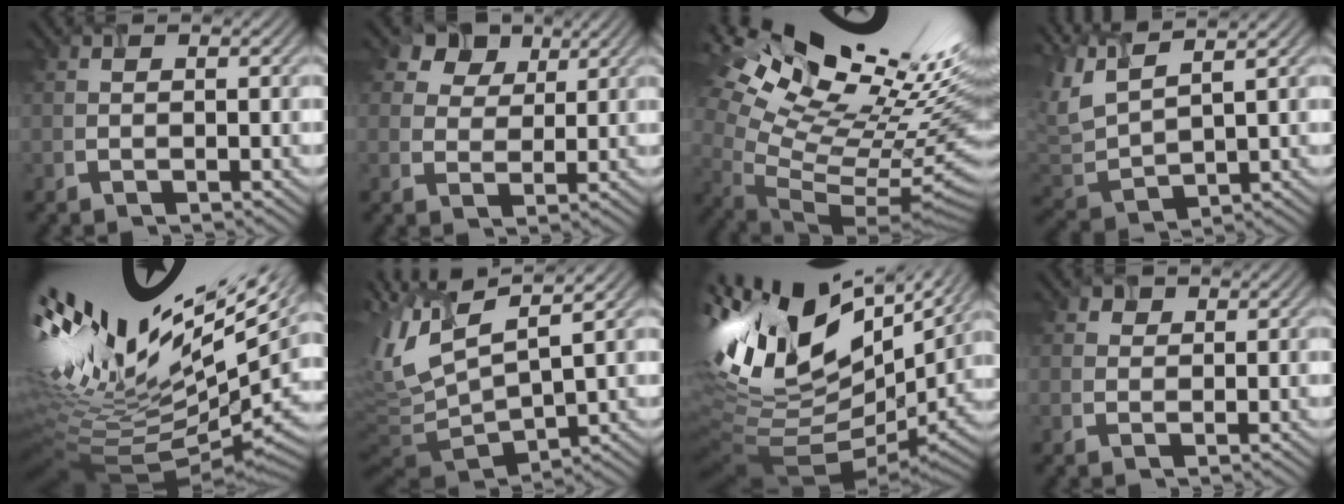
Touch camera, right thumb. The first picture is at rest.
{"total": 7.2, "force": [4.6, 4.5, 3.0], "torque": [-0.076, 0.008, 0.086]}
{"total": 20.6, "force": [12.1, 8.3, 14.4], "torque": [-0.256, 0.051, 0.241]}
{"total": 5.9, "force": [4.2, 1.3, 4.0], "torque": [-0.119, 0.020, 0.085]}
{"total": 18.0, "force": [6.3, 6.1, 15.7], "torque": [-0.274, 0.000, 0.145]}
{"total": 11.8, "force": [3.4, 4.1, 10.5], "torque": [-0.259, 0.023, 0.076]}
{"total": 16.6, "force": [8.2, 7.0, 12.6], "torque": [-0.288, 0.028, 0.157]}
{"total": 1.9, "force": [1.4, 1.2, 0.3], "torque": [-0.010, 0.000, 0.018]}